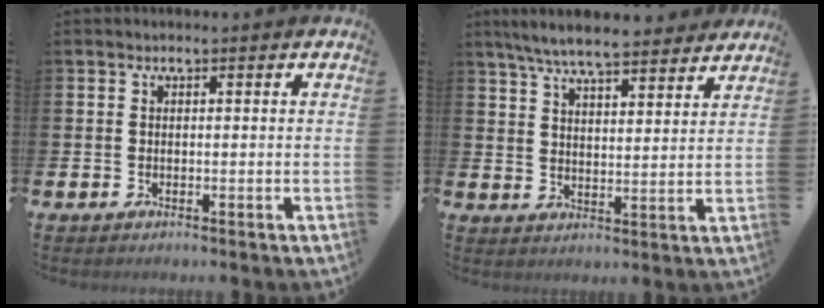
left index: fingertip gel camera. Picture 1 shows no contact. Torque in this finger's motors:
{"motor_torque": [1.08, -1.06, 0.29, 0.21]}